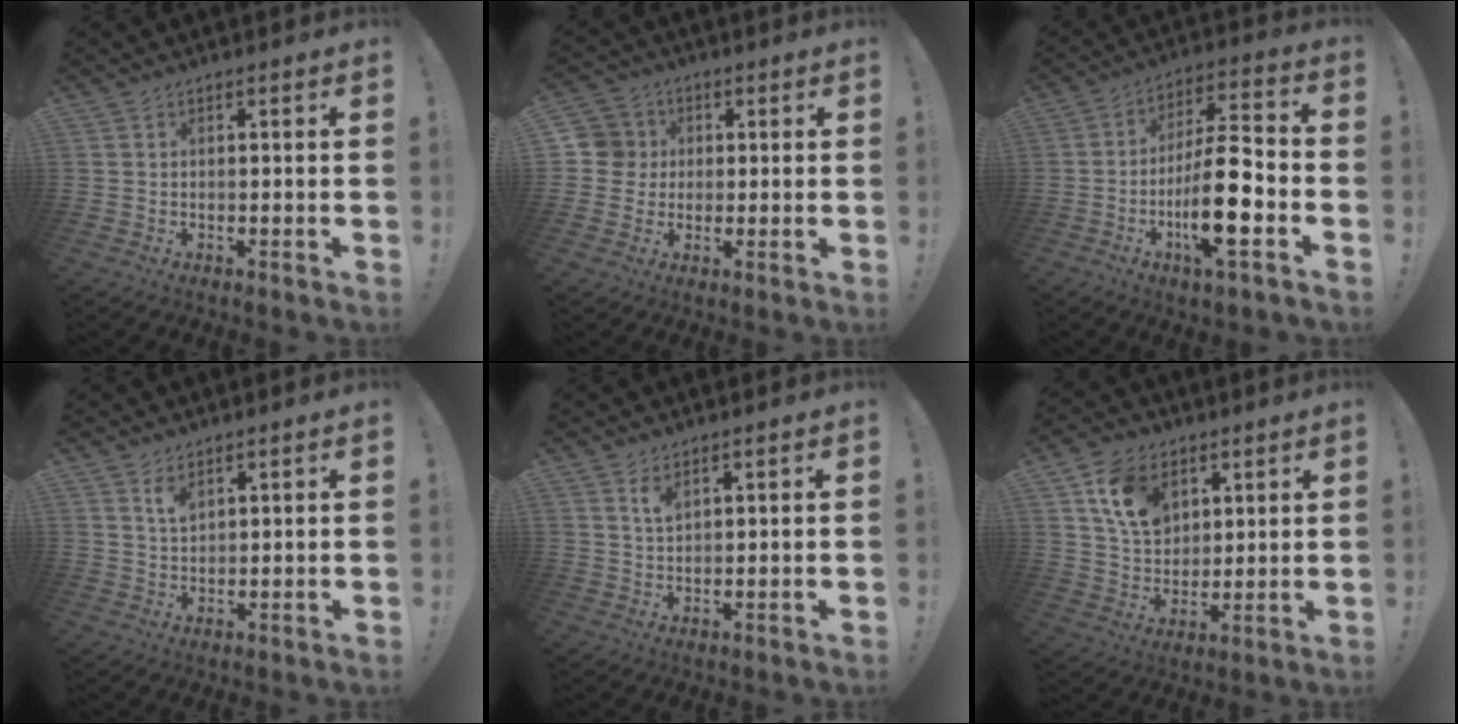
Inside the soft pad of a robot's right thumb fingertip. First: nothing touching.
{"total": 7.4, "force": [0.7, 7.3, 1.1], "torque": [-0.013, 0.003, 0.015]}
{"total": 17.5, "force": [-5.2, 5.2, 15.9], "torque": [-0.275, 0.017, -0.086]}
{"total": 4.0, "force": [2.8, 1.8, 2.2], "torque": [-0.032, -0.018, 0.048]}
{"total": 3.6, "force": [2.4, 1.5, 2.2], "torque": [-0.030, -0.016, 0.041]}
{"total": 13.4, "force": [6.6, 9.5, 6.7], "torque": [-0.106, -0.022, 0.130]}